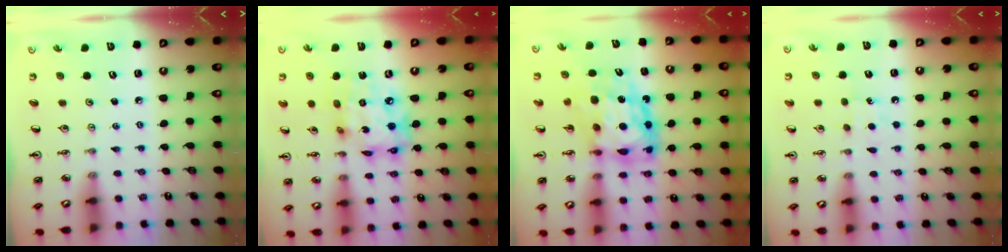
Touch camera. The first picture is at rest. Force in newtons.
{"total": 16.1, "press": 16.1, "slide": 1.2}
{"total": 12.5, "press": 12.4, "slide": 1.3}
{"total": 5.3, "press": 5.3, "slide": 0.6}